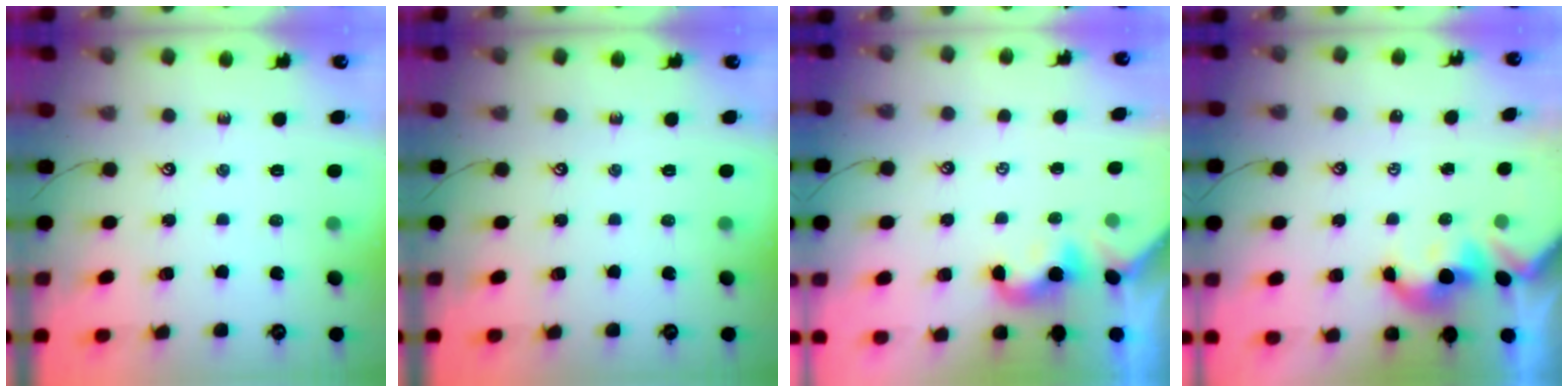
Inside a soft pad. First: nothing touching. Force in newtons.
{"total": 0.0}
{"total": 2.4, "press": 2.4, "slide": 0.1}
{"total": 1.1, "press": 1.1, "slide": 0.1}